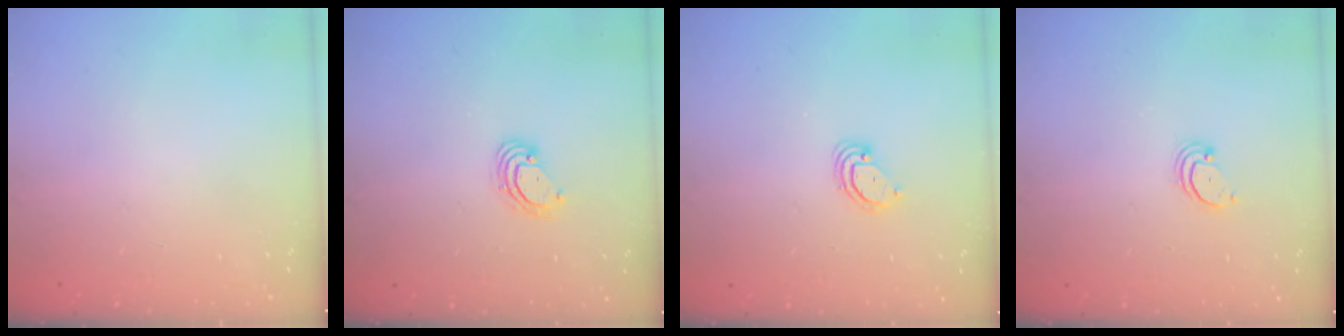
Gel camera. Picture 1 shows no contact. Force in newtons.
{"total": 3.4, "press": 3.4, "slide": 0.2}
{"total": 3.6, "press": 3.6, "slide": 0.2}
{"total": 2.2, "press": 2.2, "slide": 0.2}